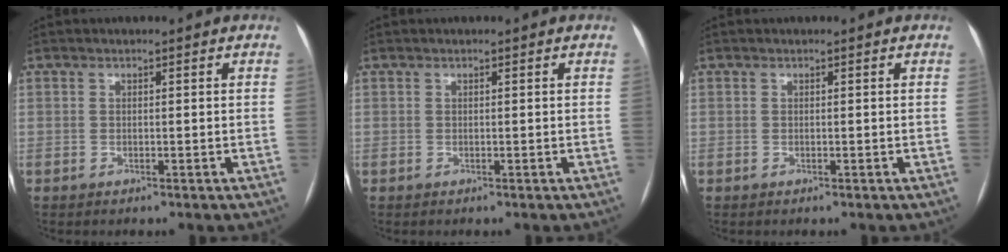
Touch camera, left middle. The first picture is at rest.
{"total": 0.0}
{"total": 0.0}